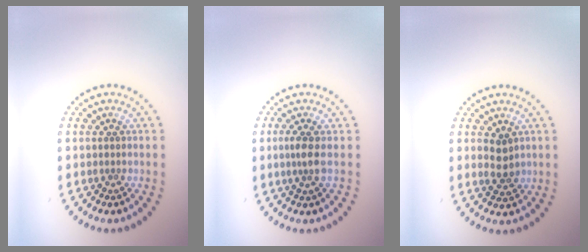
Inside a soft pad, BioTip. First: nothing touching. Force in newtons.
{"total": 1.7, "press": 1.4, "slide": 1.1}
{"total": 1.8, "press": 1.8, "slide": 0.3}